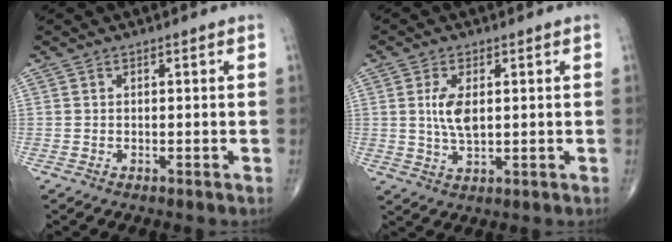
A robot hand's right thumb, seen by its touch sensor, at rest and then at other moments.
{"total": 5.8, "force": [1.0, 2.8, 5.0], "torque": [-0.100, -0.007, 0.022]}